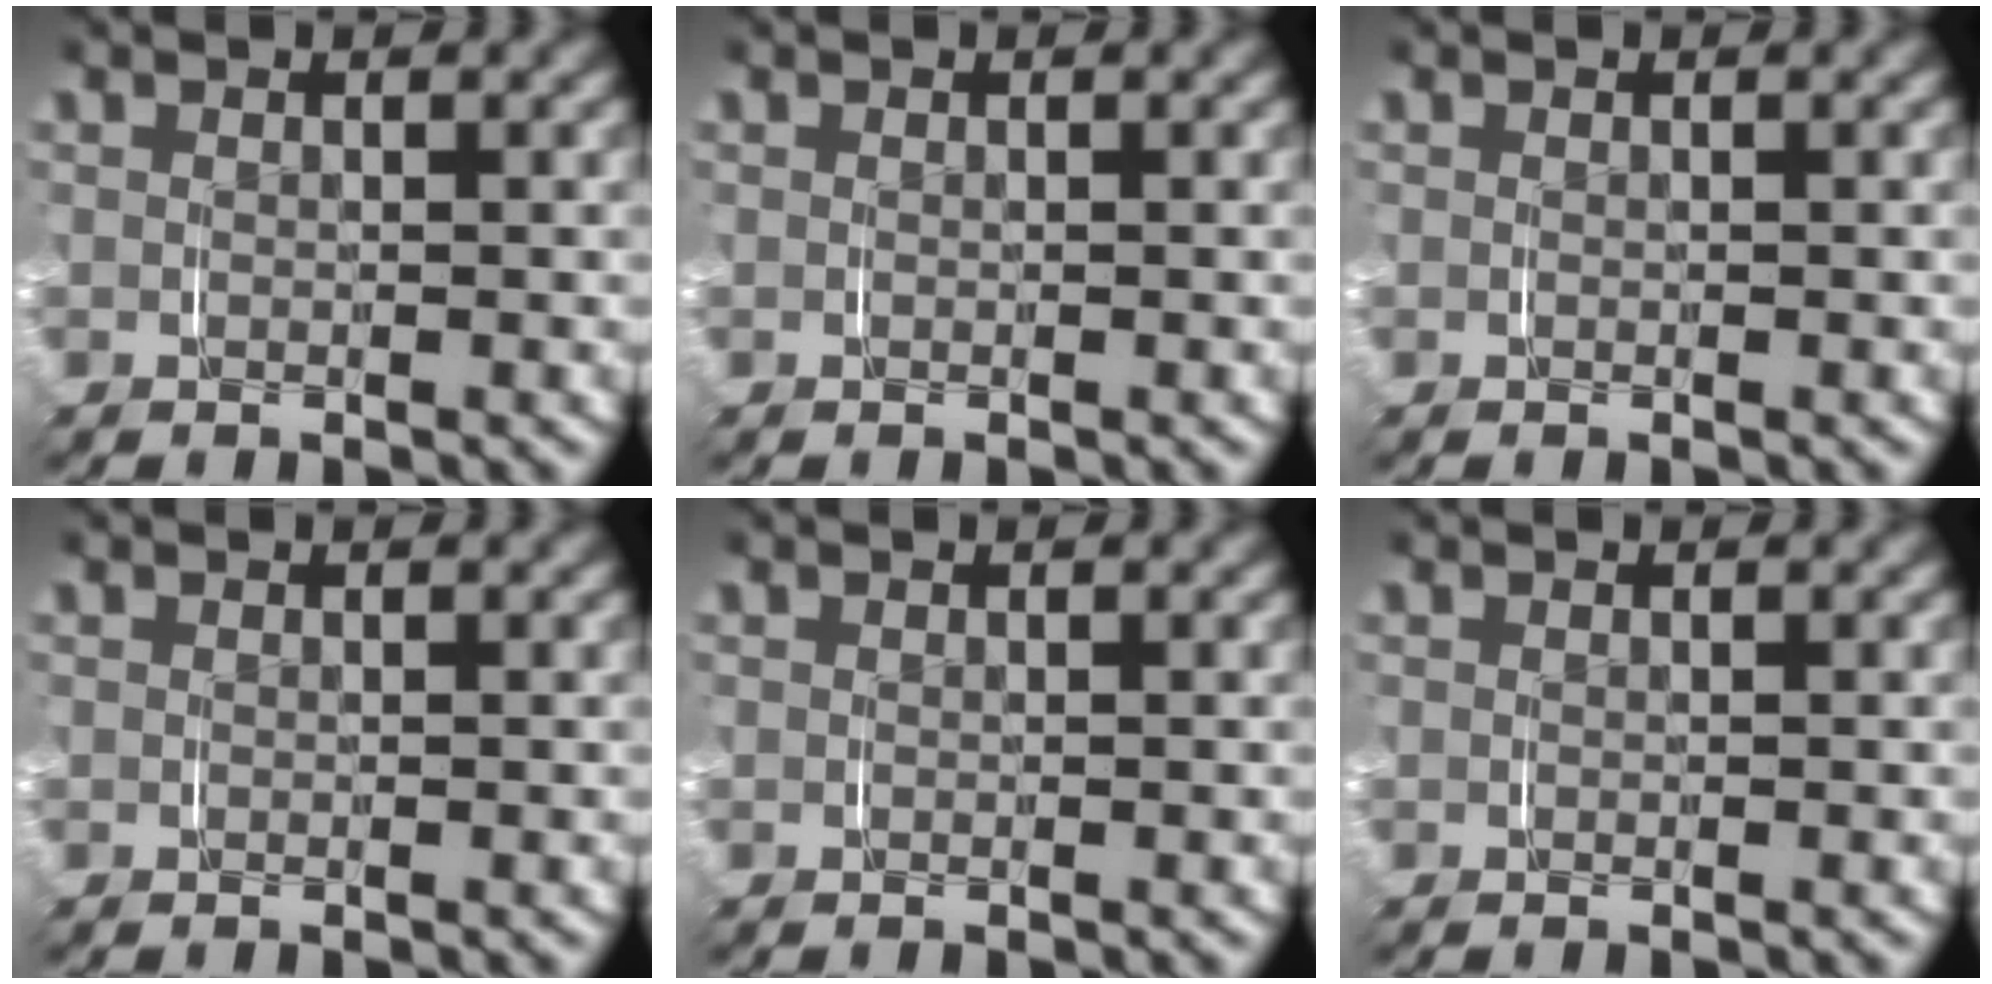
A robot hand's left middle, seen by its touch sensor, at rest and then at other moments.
{"total": 0.0}
{"total": 0.0}
{"total": 0.0}
{"total": 0.0}
{"total": 0.0}